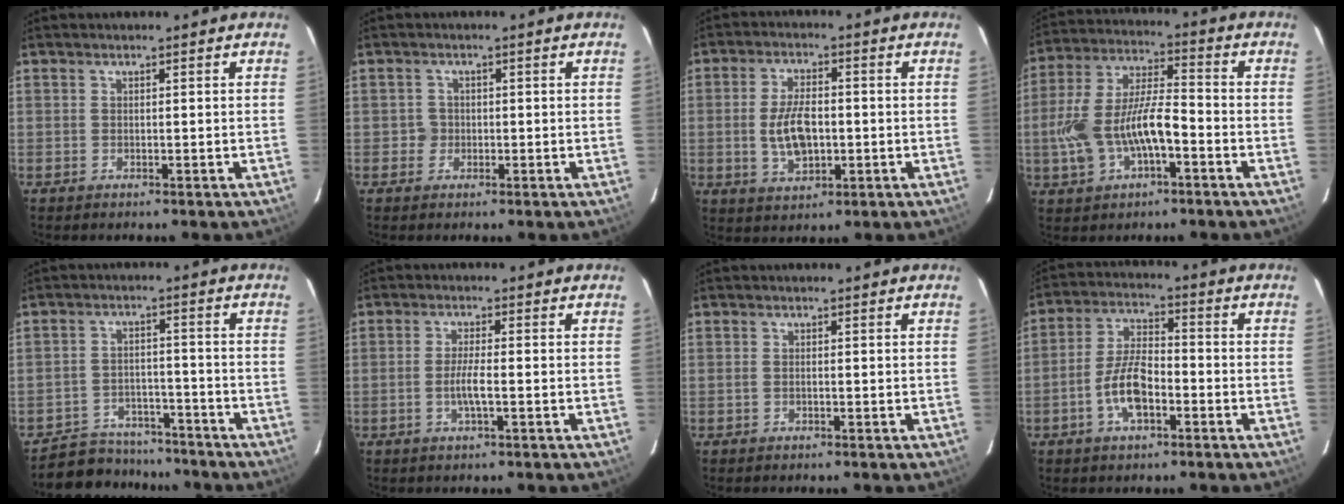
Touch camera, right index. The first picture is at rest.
{"total": 1.9, "force": [-0.5, 1.9, -0.1], "torque": [0.003, 0.007, -0.008]}
{"total": 8.6, "force": [-0.9, 4.5, 7.2], "torque": [-0.143, -0.001, -0.012]}
{"total": 14.1, "force": [-4.3, 5.9, 12.0], "torque": [-0.255, 0.006, -0.075]}
{"total": 11.1, "force": [-9.8, 5.0, 1.8], "torque": [-0.057, 0.024, -0.136]}
{"total": 3.7, "force": [-1.1, 0.2, 3.5], "torque": [-0.066, -0.005, -0.021]}
{"total": 0.6, "force": [-0.3, 0.3, 0.5], "torque": [-0.012, 0.001, -0.005]}
{"total": 8.5, "force": [-3.5, 3.5, 6.9], "torque": [-0.145, 0.009, -0.062]}